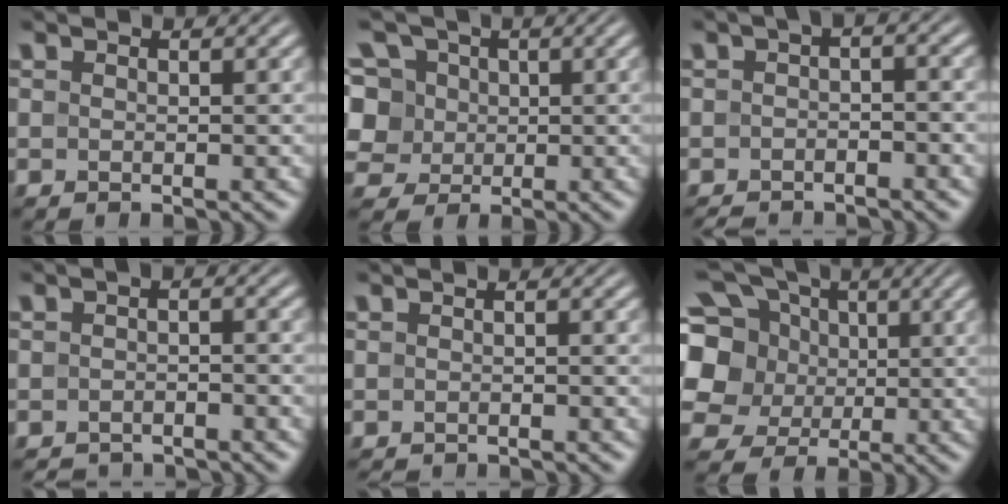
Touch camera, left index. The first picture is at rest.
{"total": 9.6, "force": [2.9, 7.9, 4.7], "torque": [-0.102, 0.032, 0.027]}
{"total": 2.8, "force": [-1.9, 1.0, 1.8], "torque": [-0.027, 0.002, -0.037]}
{"total": 2.8, "force": [-2.3, 1.1, 1.1], "torque": [-0.011, 0.001, -0.043]}
{"total": 1.7, "force": [-1.7, 0.2, 0.4], "torque": [-0.003, -0.007, -0.026]}
{"total": 11.4, "force": [2.6, 9.7, 5.5], "torque": [-0.147, 0.028, 0.019]}